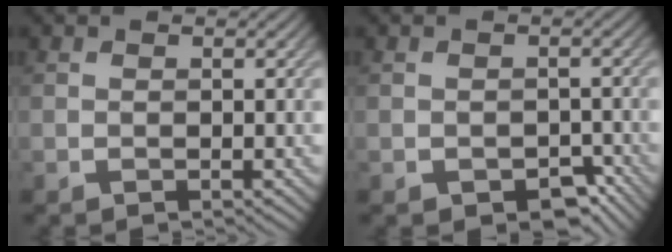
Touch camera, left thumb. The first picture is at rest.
{"total": 3.3, "force": [-1.9, 2.1, 1.7], "torque": [-0.024, -0.011, -0.024]}